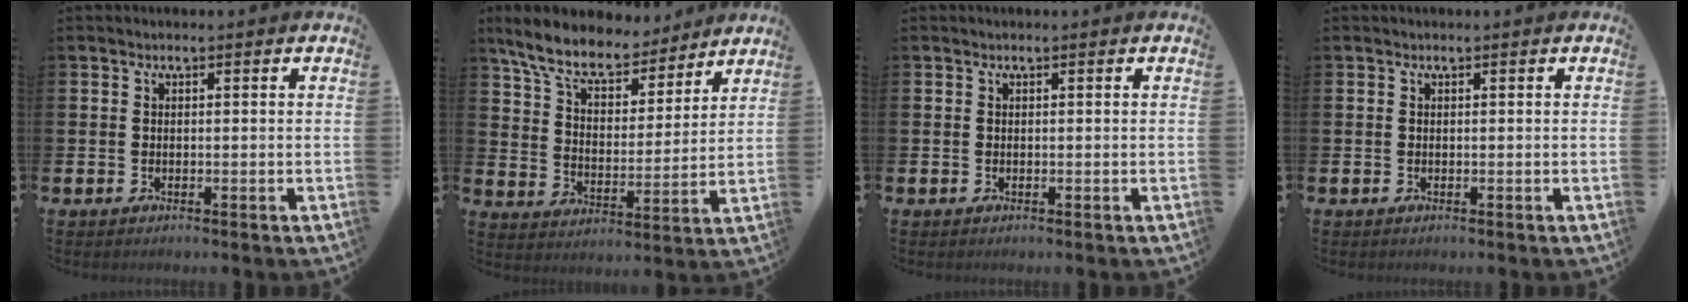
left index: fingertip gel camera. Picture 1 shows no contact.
{"total": 9.2, "force": [8.2, 2.7, 3.1], "torque": [-0.097, -0.051, 0.144]}
{"total": 0.0}
{"total": 0.0}